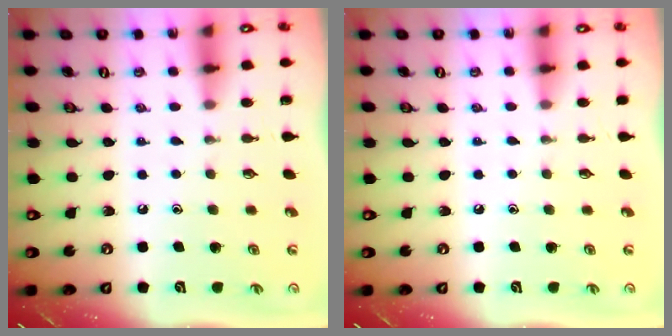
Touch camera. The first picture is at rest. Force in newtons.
{"total": 2.3, "press": 2.2, "slide": 0.4}